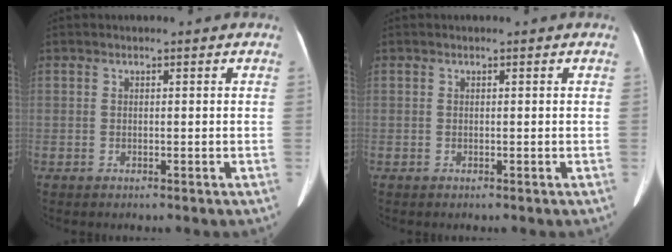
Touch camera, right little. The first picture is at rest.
{"total": 0.0}